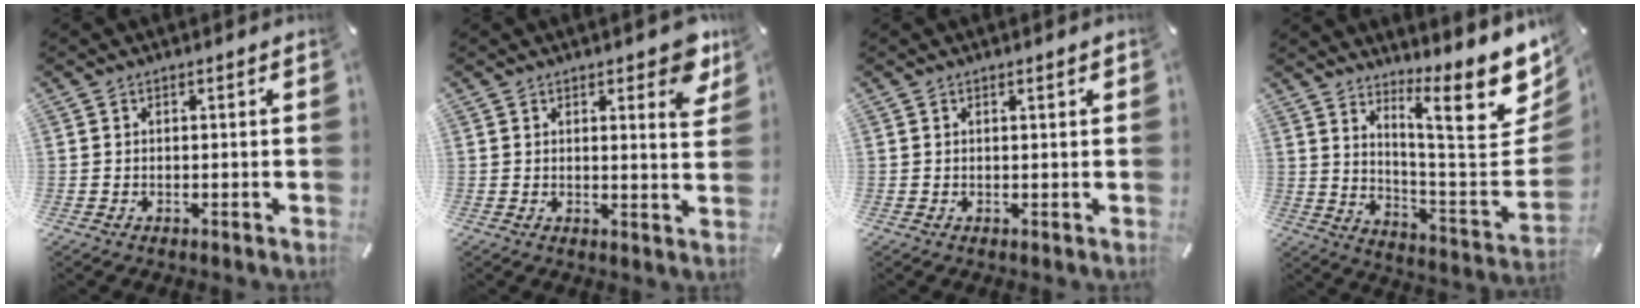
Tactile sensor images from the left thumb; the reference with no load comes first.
{"total": 6.9, "force": [4.6, 2.3, 4.6], "torque": [-0.052, -0.031, 0.074]}
{"total": 1.0, "force": [0.5, 0.1, 0.8], "torque": [-0.017, 0.000, 0.007]}
{"total": 19.4, "force": [12.2, 5.1, 14.3], "torque": [-0.196, -0.102, 0.188]}